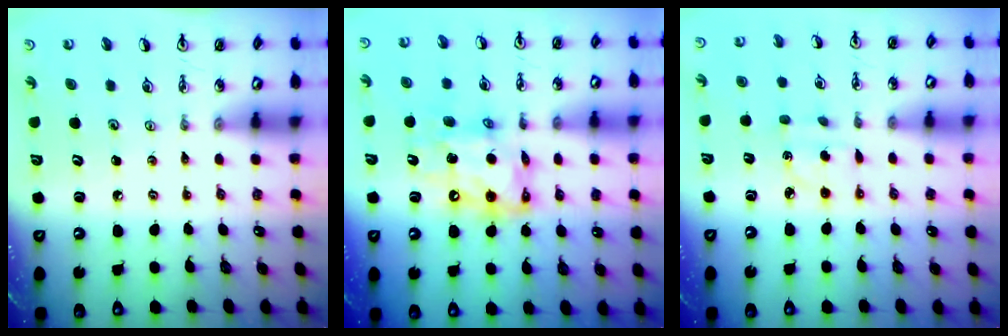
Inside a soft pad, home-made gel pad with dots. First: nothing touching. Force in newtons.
{"total": 10.9, "press": 10.9, "slide": 0.9}
{"total": 2.0, "press": 2.0, "slide": 0.4}